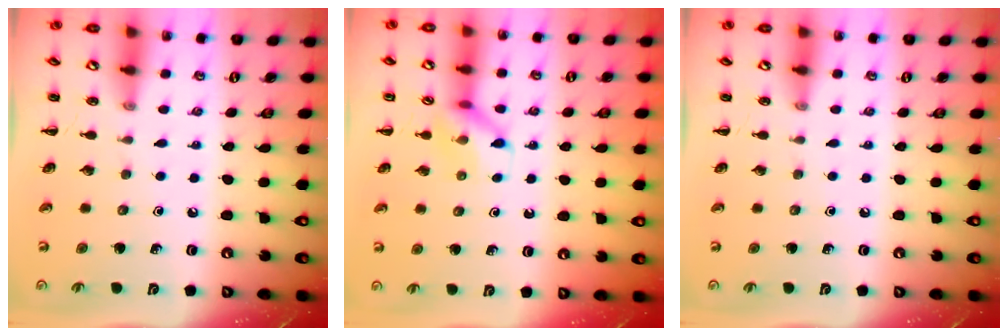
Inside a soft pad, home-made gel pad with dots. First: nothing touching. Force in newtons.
{"total": 9.8, "press": 9.7, "slide": 0.7}
{"total": 0.0}